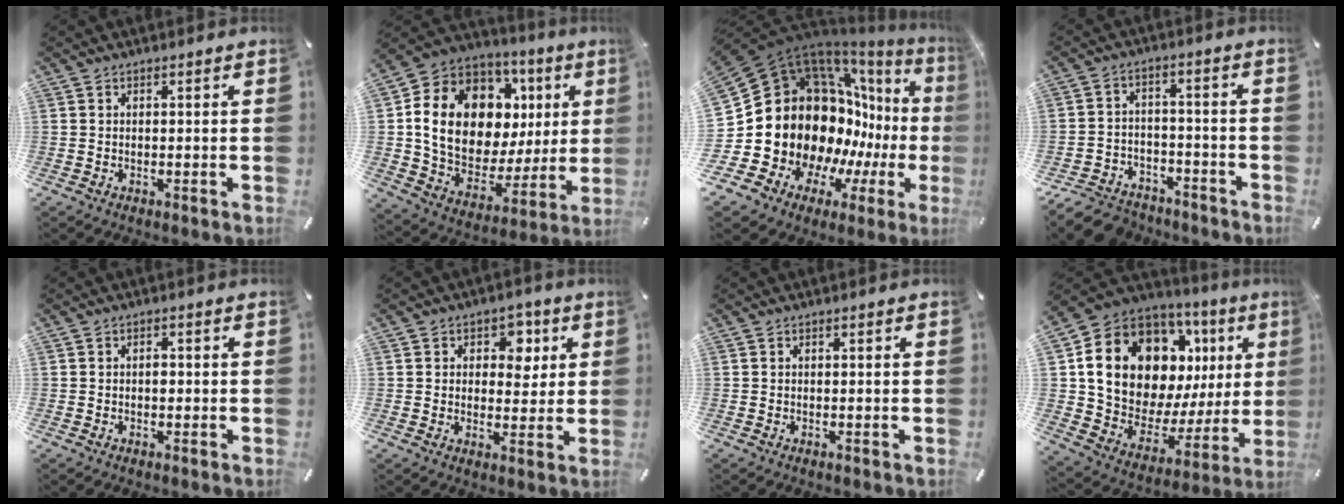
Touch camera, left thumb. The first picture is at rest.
{"total": 18.2, "force": [5.5, 13.1, 11.3], "torque": [-0.212, -0.042, 0.103]}
{"total": 27.5, "force": [0.3, 21.0, 17.8], "torque": [-0.327, -0.088, 0.074]}
{"total": 8.2, "force": [-6.3, 4.6, 2.5], "torque": [-0.041, 0.037, -0.115]}
{"total": 1.3, "force": [-0.2, 0.9, 1.0], "torque": [-0.019, 0.002, -0.005]}
{"total": 6.8, "force": [2.3, 5.3, 3.6], "torque": [-0.031, -0.005, 0.029]}
{"total": 0.0}
{"total": 20.1, "force": [9.1, 13.2, 12.2], "torque": [-0.204, -0.066, 0.173]}